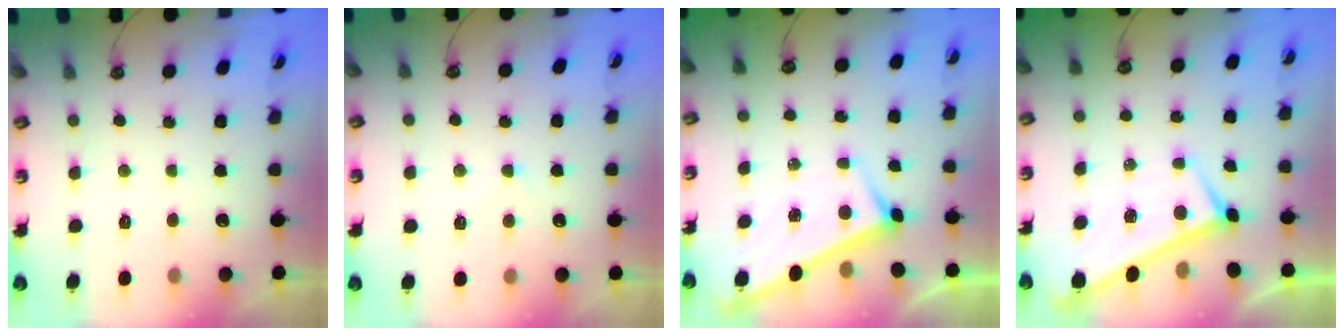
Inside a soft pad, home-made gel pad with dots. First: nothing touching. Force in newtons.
{"total": 0.7, "press": 0.2, "slide": 0.7}
{"total": 3.1, "press": 3.1, "slide": 0.2}
{"total": 0.0}